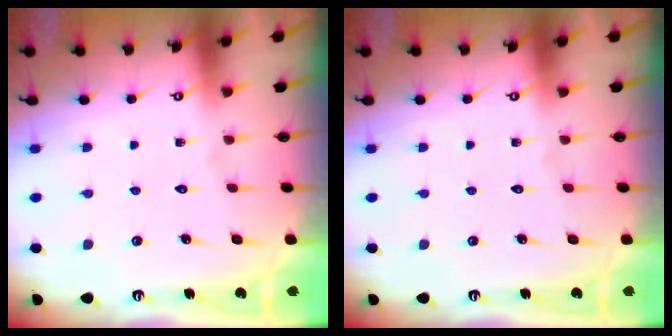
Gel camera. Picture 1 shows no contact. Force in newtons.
{"total": 0.0}